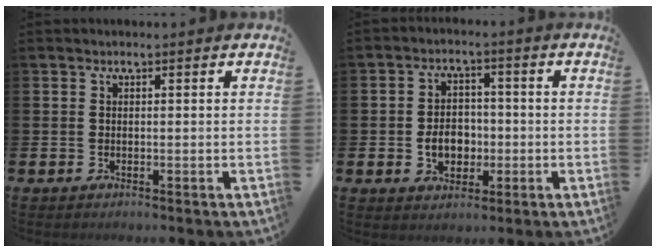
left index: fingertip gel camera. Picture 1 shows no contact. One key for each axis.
{"total": 4.9, "fx": -1.0, "fy": 3.7, "fz": 3.0, "tx": -0.043, "ty": 0.001, "tz": -0.025}